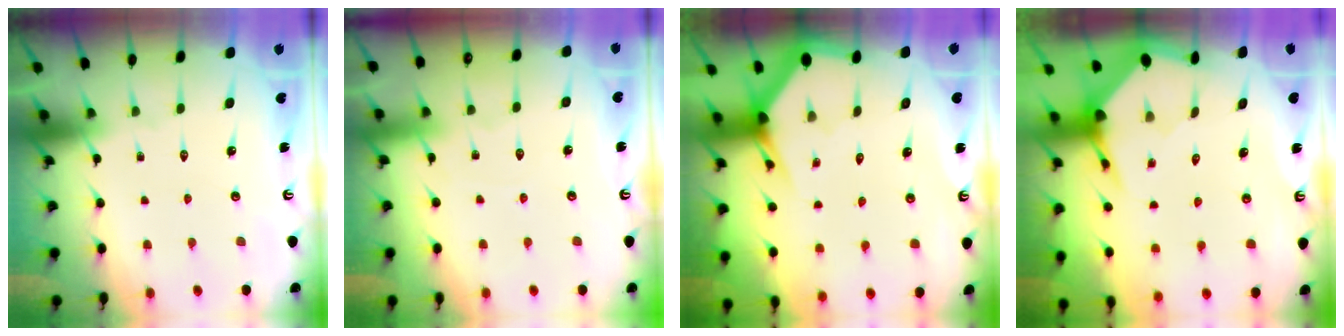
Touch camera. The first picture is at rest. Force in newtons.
{"total": 2.7, "press": 2.7, "slide": 0.1}
{"total": 2.9, "press": 2.9, "slide": 0.1}
{"total": 3.5, "press": 3.5, "slide": 0.5}